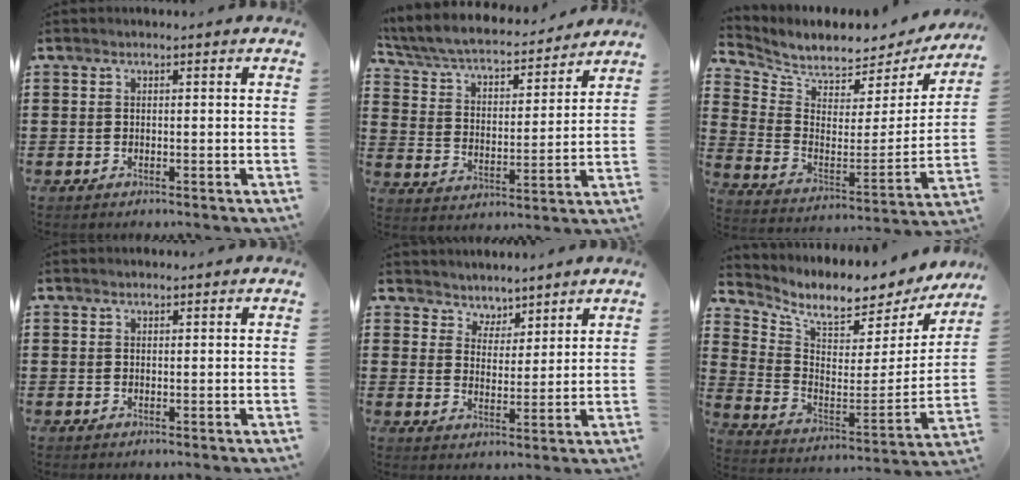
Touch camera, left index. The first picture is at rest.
{"total": 5.1, "force": [4.6, 0.8, 2.1], "torque": [-0.062, -0.035, 0.073]}
{"total": 5.1, "force": [4.9, 1.1, 0.5], "torque": [-0.045, -0.052, 0.081]}
{"total": 0.5, "force": [0.5, 0.2, 0.0], "torque": [-0.002, 0.002, 0.010]}
{"total": 4.1, "force": [3.7, 1.6, -0.7], "torque": [-0.008, -0.011, 0.067]}
{"total": 5.9, "force": [5.0, 1.7, 2.5], "torque": [-0.071, -0.054, 0.080]}